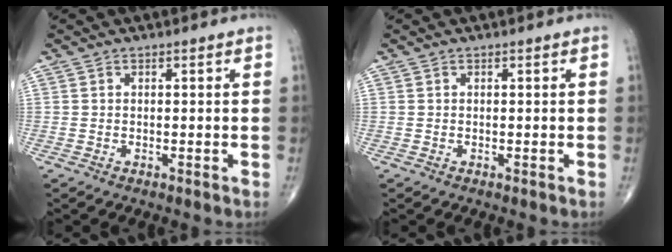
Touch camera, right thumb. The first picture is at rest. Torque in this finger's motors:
{"motor_torque": [-0.04, 0.04, 0.13, 0.13, 0.00]}